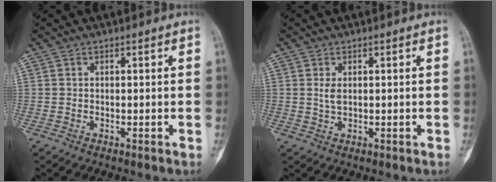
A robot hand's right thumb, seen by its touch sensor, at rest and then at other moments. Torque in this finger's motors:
{"motor_torque": [0.28, 0.06, -0.05, -0.47, -0.01]}